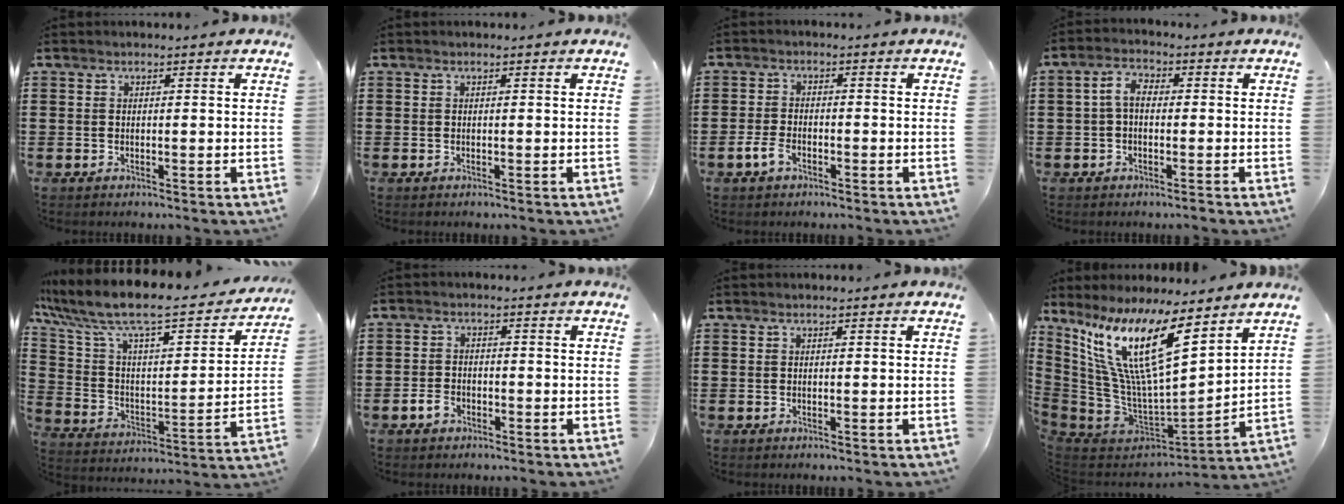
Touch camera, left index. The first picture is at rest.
{"total": 0.0}
{"total": 3.2, "force": [-1.8, 1.6, 2.1], "torque": [-0.052, 0.000, -0.038]}
{"total": 4.3, "force": [-0.5, 2.3, 3.6], "torque": [-0.076, 0.011, -0.013]}
{"total": 9.8, "force": [7.9, 1.7, 5.5], "torque": [-0.142, -0.061, 0.129]}
{"total": 2.4, "force": [-1.5, 1.5, 1.1], "torque": [-0.022, 0.004, -0.030]}
{"total": 0.0}
{"total": 16.2, "force": [8.7, 4.3, 13.0], "torque": [-0.301, -0.054, 0.145]}